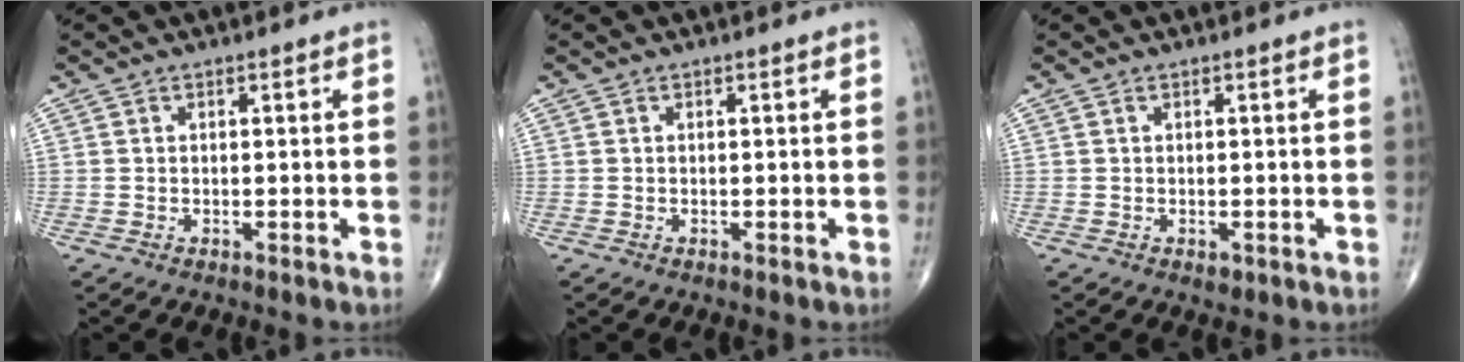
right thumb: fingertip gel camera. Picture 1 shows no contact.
{"total": 0.0}
{"total": 1.1, "force": [-0.3, 0.6, 0.8], "torque": [-0.006, -0.002, -0.002]}